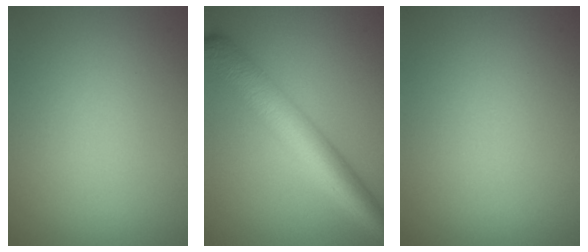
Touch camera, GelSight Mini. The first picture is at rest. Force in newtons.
{"total": 6.7, "press": 6.7, "slide": 0.2}
{"total": 0.0}